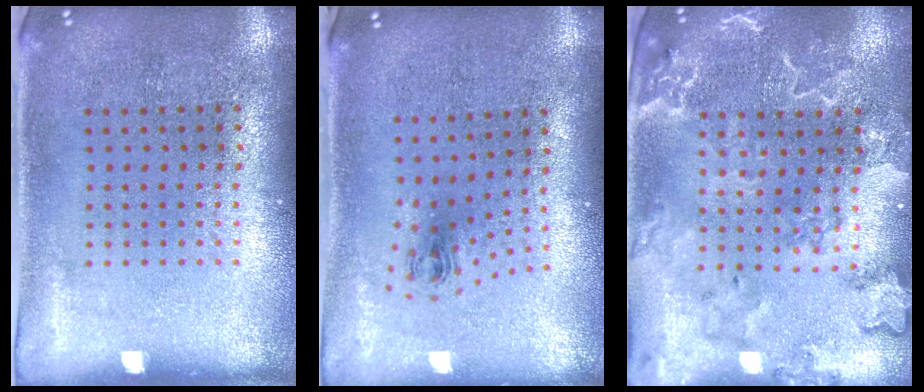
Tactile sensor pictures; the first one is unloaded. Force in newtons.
{"total": 1.0, "press": 0.5, "slide": 0.9}
{"total": 2.6, "press": 2.5, "slide": 0.9}